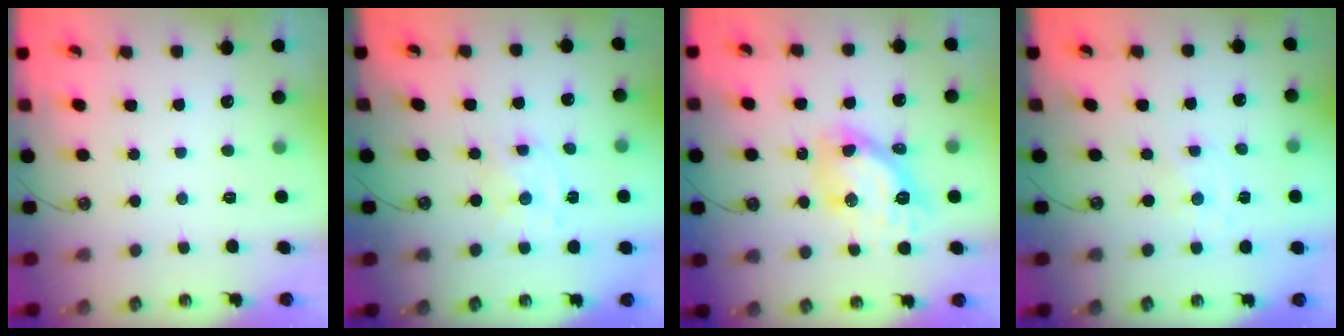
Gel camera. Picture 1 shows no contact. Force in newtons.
{"total": 2.8, "press": 2.7, "slide": 0.7}
{"total": 12.8, "press": 12.7, "slide": 1.3}
{"total": 0.0}